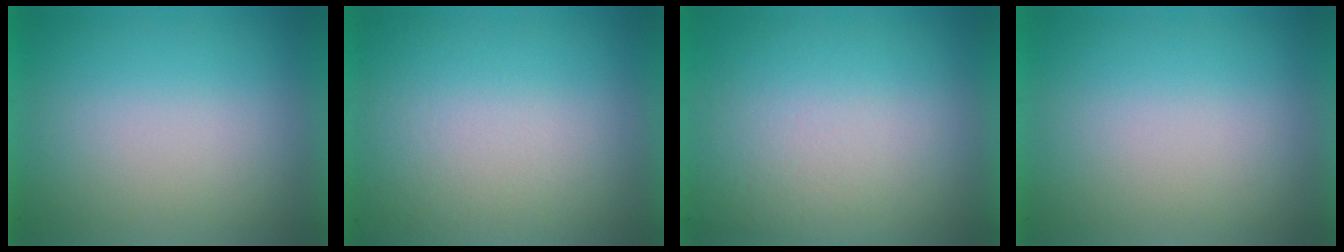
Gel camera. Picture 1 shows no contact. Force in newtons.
{"total": 2.3}
{"total": 3.0}
{"total": 0.0}